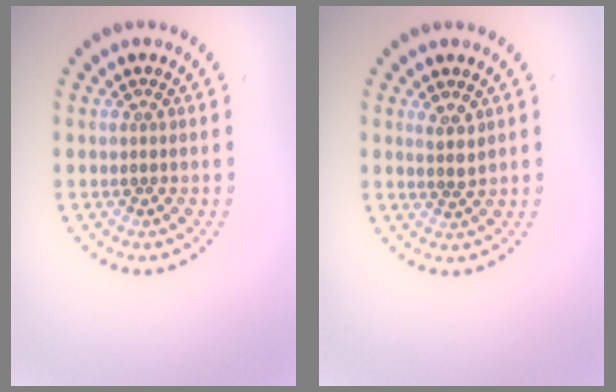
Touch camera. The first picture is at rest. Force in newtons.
{"total": 1.7, "press": 1.3, "slide": 1.0}